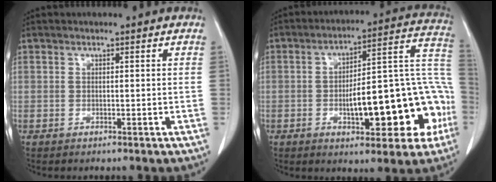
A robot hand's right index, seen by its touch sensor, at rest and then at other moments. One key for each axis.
{"total": 19.7, "fx": -5.1, "fy": 6.1, "fz": 18.1, "tx": -0.194, "ty": 0.048, "tz": -0.059}